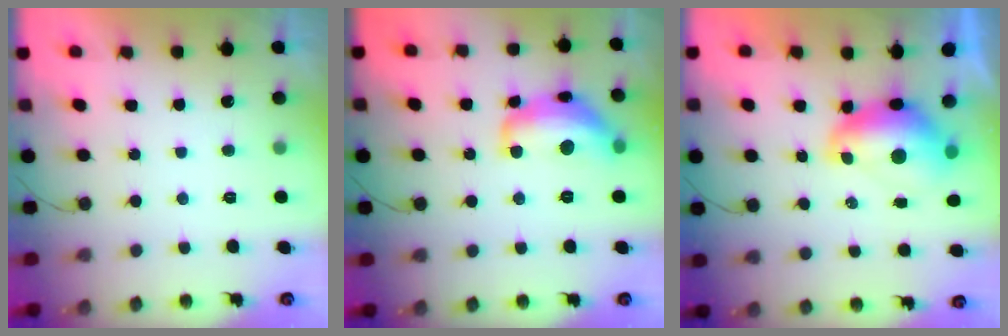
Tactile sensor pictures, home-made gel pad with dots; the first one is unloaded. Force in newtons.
{"total": 14.0, "press": 14.0, "slide": 0.8}
{"total": 9.5, "press": 9.5, "slide": 1.1}